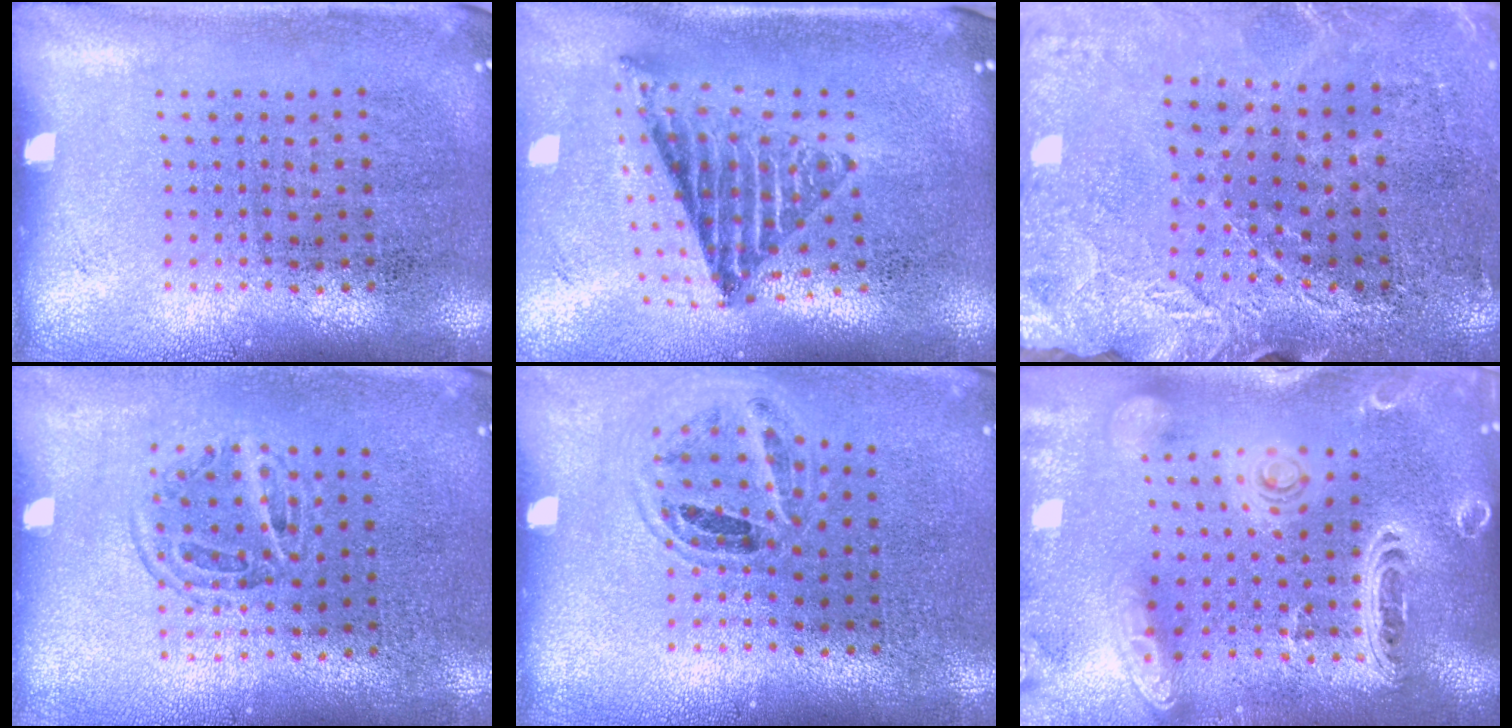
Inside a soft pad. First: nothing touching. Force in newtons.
{"total": 1.5, "press": 1.3, "slide": 0.9}
{"total": 2.7, "press": 2.7, "slide": 0.4}
{"total": 1.2, "press": 1.0, "slide": 0.7}
{"total": 0.9, "press": 0.9, "slide": 0.2}
{"total": 3.5, "press": 2.8, "slide": 2.1}